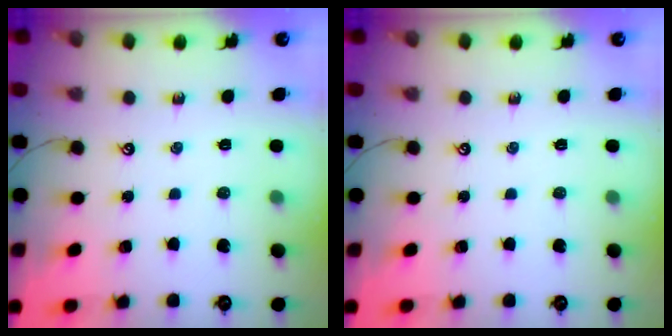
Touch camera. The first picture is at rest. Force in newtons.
{"total": 0.0}